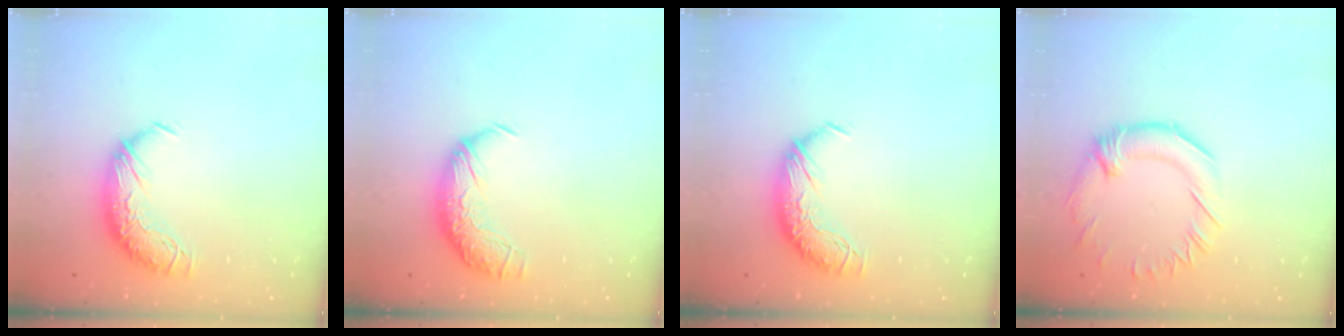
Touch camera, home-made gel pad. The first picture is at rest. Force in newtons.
{"total": 2.4, "press": 0.9, "slide": 2.2}
{"total": 0.0}
{"total": 1.3, "press": 0.6, "slide": 1.1}